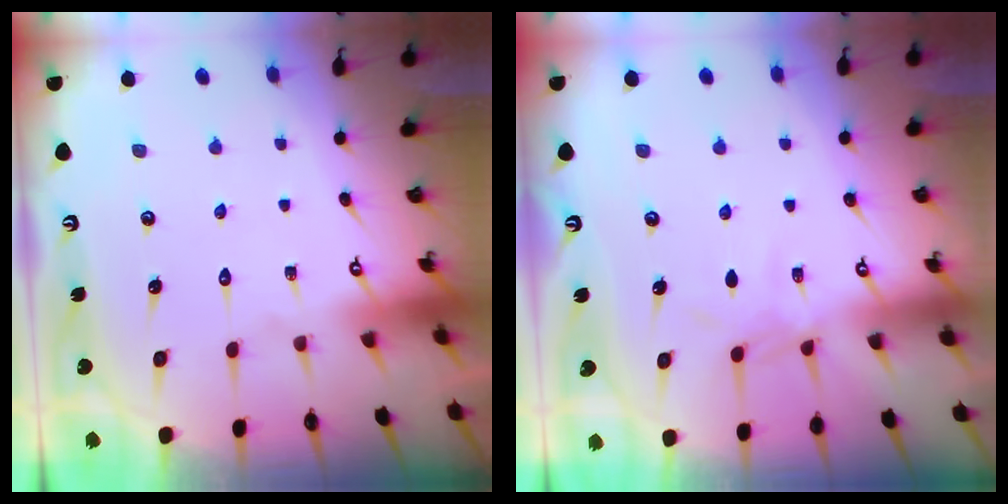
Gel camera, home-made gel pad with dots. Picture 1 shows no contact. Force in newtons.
{"total": 5.3, "press": 5.2, "slide": 0.5}